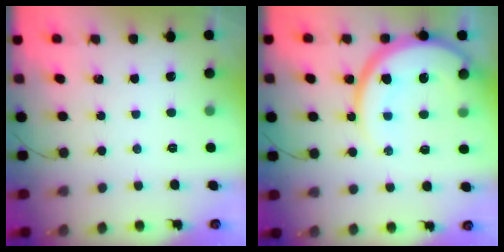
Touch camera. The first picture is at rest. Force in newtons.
{"total": 14.3, "press": 14.2, "slide": 1.5}